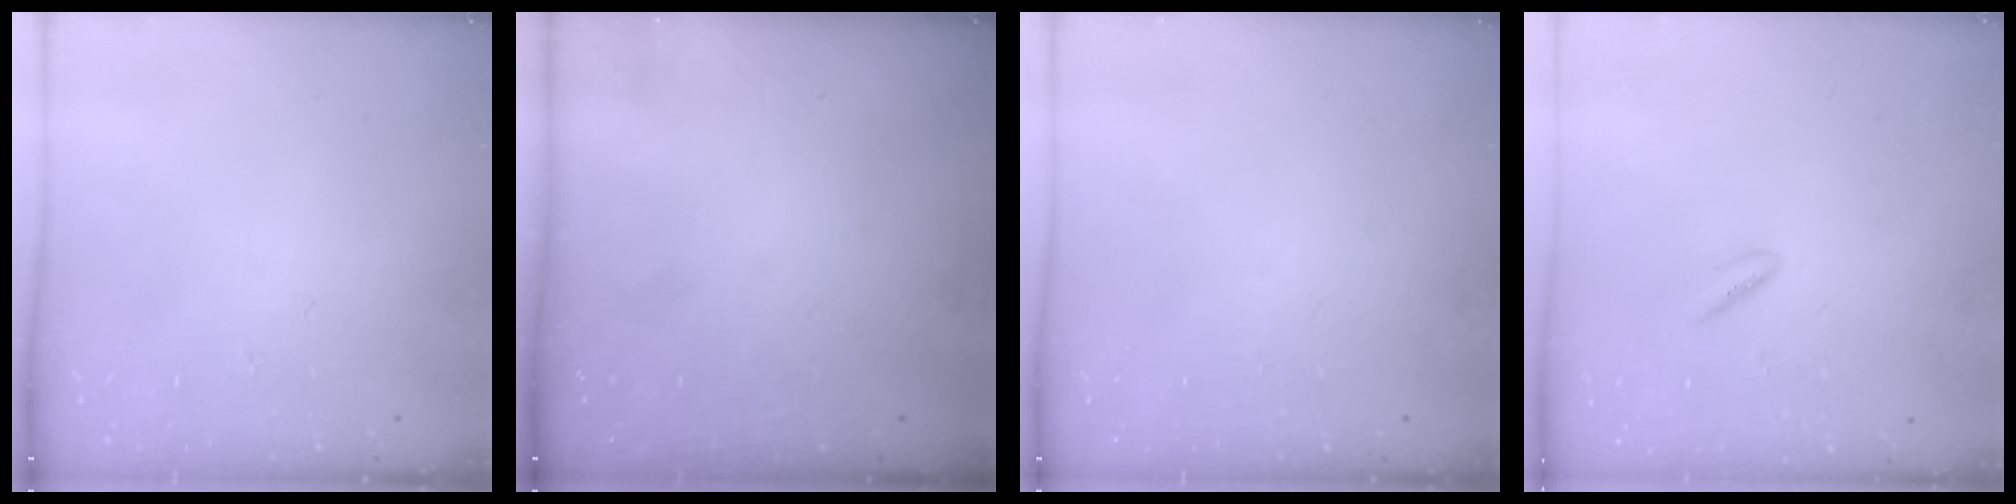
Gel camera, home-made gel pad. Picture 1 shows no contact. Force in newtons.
{"total": 0.0}
{"total": 0.0}
{"total": 1.4, "press": 1.2, "slide": 0.7}